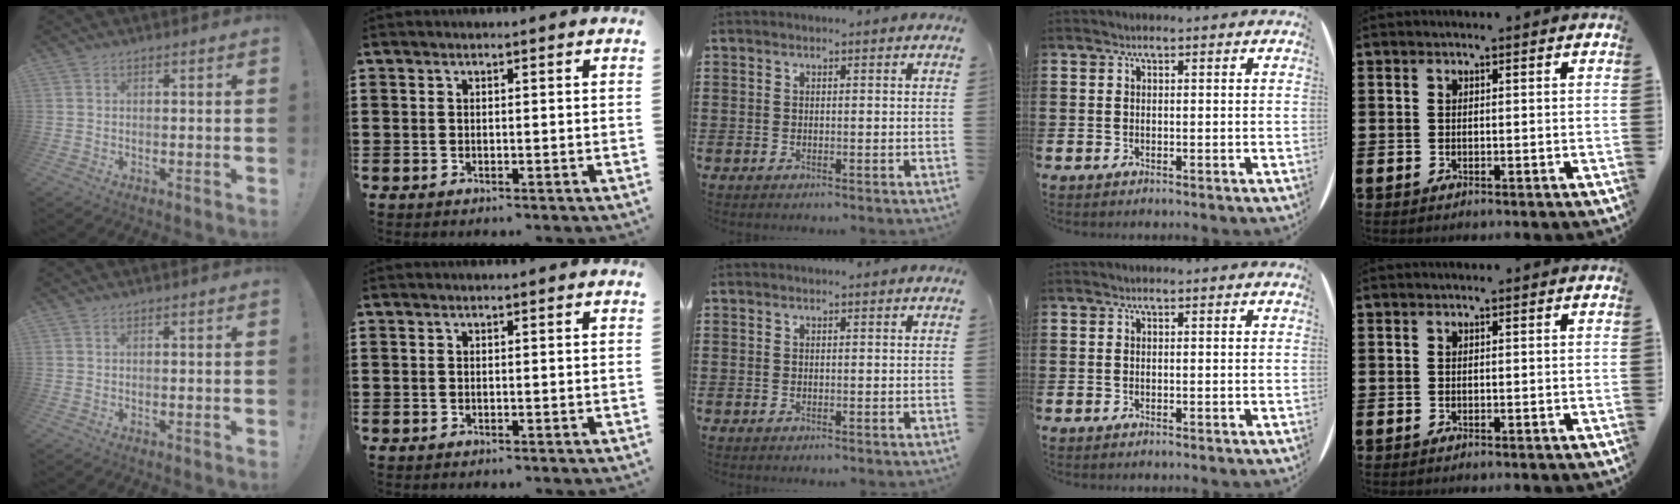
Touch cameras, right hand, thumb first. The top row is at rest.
{}